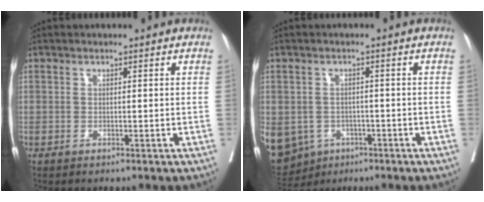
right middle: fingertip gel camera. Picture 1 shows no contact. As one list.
[{"total": 20.2, "force": [-7.9, 16.9, 7.8], "torque": [-0.267, -0.004, -0.103]}]